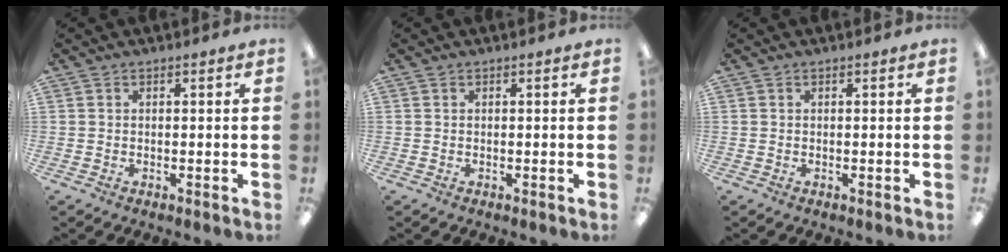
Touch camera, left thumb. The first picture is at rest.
{"total": 0.0}
{"total": 0.0}